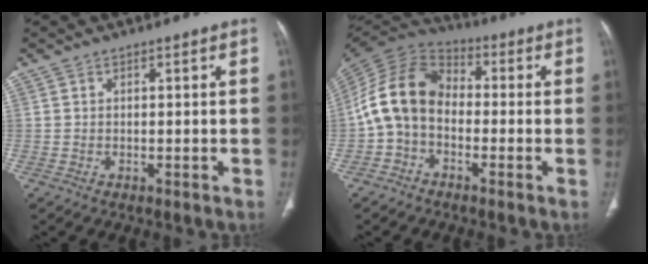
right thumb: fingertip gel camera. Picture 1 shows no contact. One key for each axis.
{"total": 12.3, "fx": -1.8, "fy": 8.9, "fz": 8.3, "tx": -0.151, "ty": 0.041, "tz": -0.050}